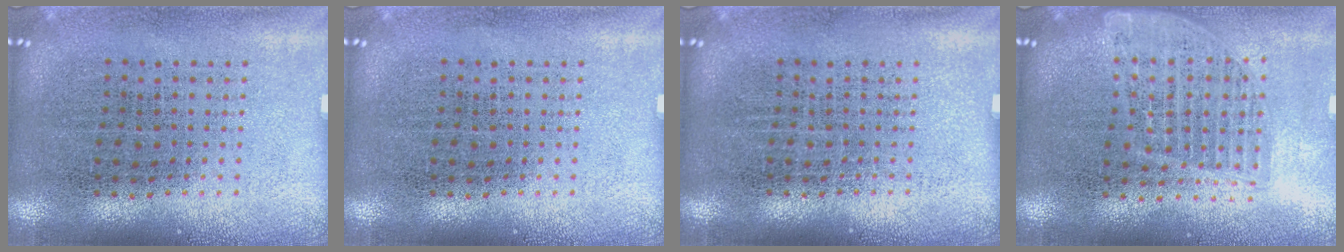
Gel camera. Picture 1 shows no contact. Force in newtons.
{"total": 0.0}
{"total": 0.0}
{"total": 1.6, "press": 1.5, "slide": 0.7}